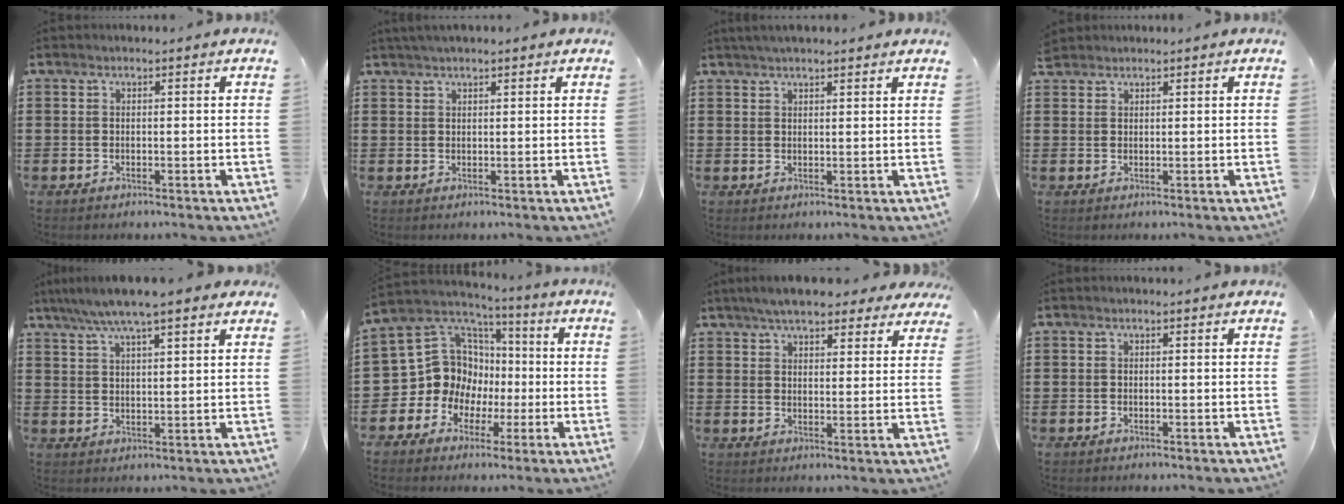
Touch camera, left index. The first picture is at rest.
{"total": 1.5, "force": [1.3, 0.2, 0.8], "torque": [-0.016, 0.003, 0.024]}
{"total": 2.1, "force": [1.9, 0.2, 0.9], "torque": [-0.021, 0.005, 0.035]}
{"total": 1.5, "force": [1.4, 0.5, 0.1], "torque": [-0.005, 0.001, 0.029]}
{"total": 6.6, "force": [5.2, 0.7, 3.9], "torque": [-0.090, -0.009, 0.092]}
{"total": 12.2, "force": [0.2, 11.6, 3.5], "torque": [-0.113, -0.024, 0.012]}
{"total": 6.5, "force": [5.7, 1.4, 2.8], "torque": [-0.064, -0.008, 0.104]}
{"total": 0.0}